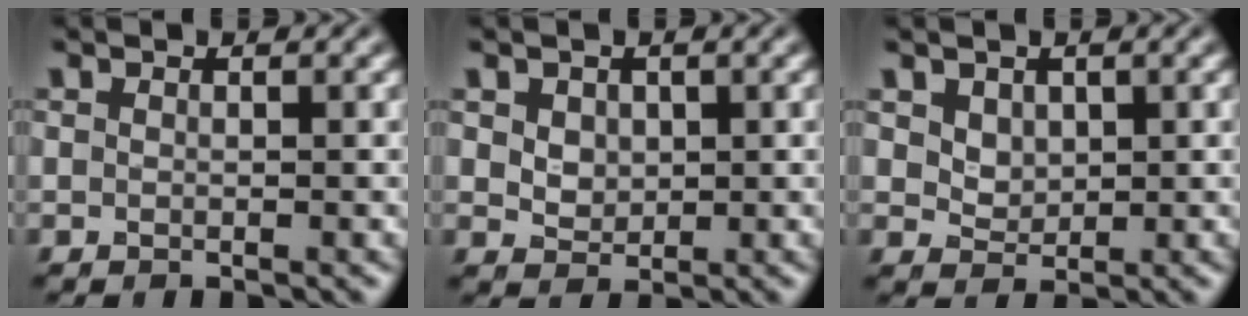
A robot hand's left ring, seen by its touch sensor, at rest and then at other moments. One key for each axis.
{"total": 2.6, "fx": 1.1, "fy": 2.0, "fz": 1.3, "tx": -0.038, "ty": 0.004, "tz": 0.028}
{"total": 1.9, "fx": 0.9, "fy": 1.5, "fz": 0.8, "tx": -0.024, "ty": -0.008, "tz": 0.026}